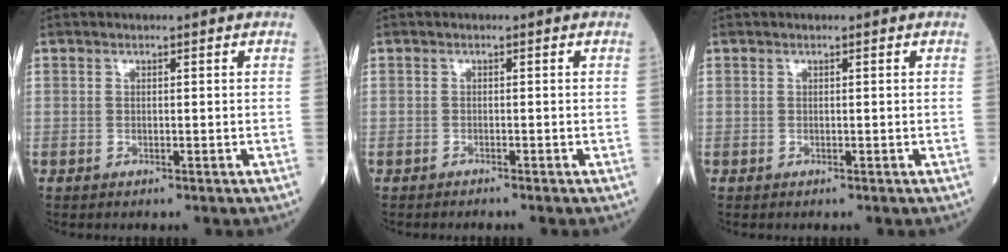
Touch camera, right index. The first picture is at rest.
{"total": 0.6, "force": [-0.5, -0.2, 0.2], "torque": [-0.002, 0.002, -0.011]}
{"total": 0.0}